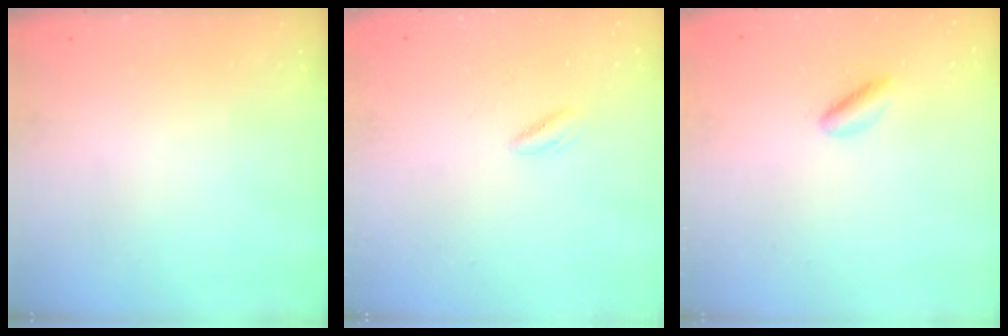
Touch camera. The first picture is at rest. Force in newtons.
{"total": 1.1, "press": 0.9, "slide": 0.7}
{"total": 2.8, "press": 2.6, "slide": 1.1}